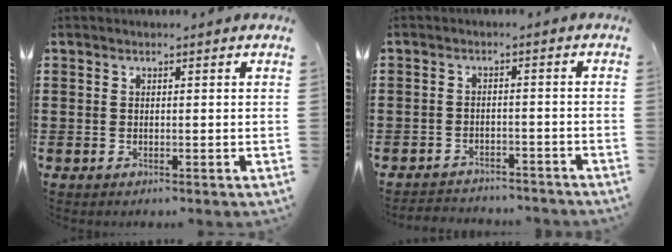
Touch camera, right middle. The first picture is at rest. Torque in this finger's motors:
{"motor_torque": [1.30, -0.83, 0.09, 0.06]}